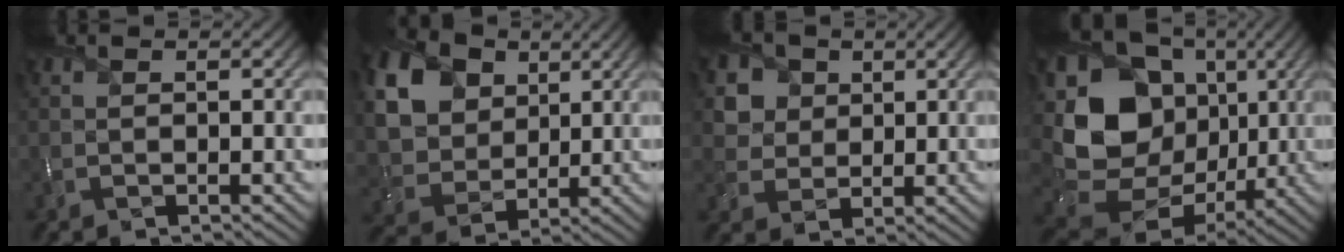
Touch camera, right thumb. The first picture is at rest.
{"total": 18.8, "force": [7.9, 14.3, 9.4], "torque": [-0.277, 0.025, 0.166]}
{"total": 5.9, "force": [2.6, 4.8, 2.0], "torque": [-0.080, -0.006, 0.044]}
{"total": 16.8, "force": [1.2, 13.9, 9.4], "torque": [-0.223, -0.021, 0.028]}